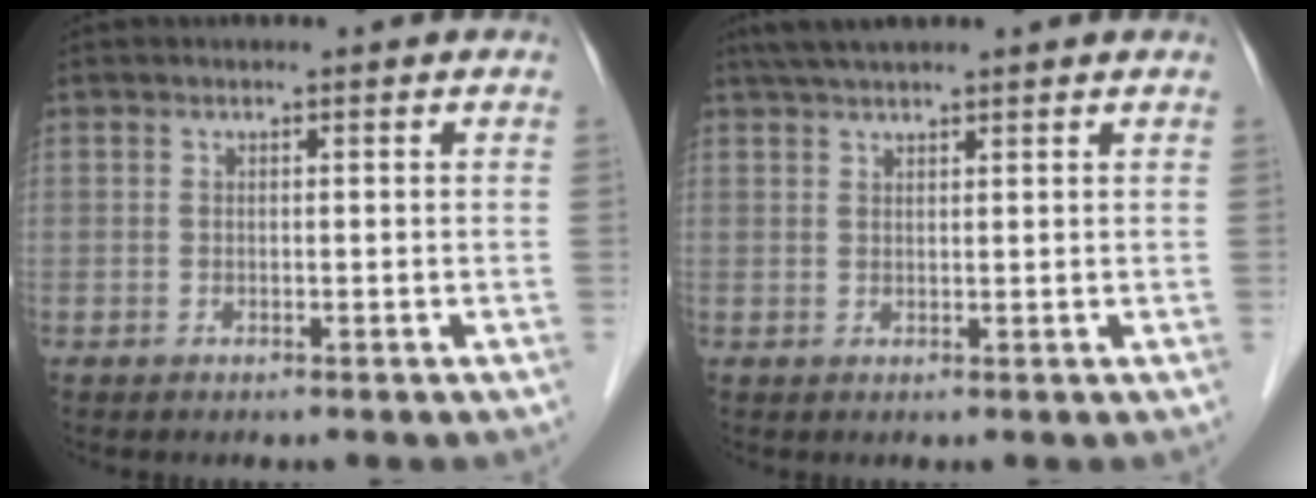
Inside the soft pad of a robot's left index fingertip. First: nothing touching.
{"total": 4.6, "force": [3.9, 0.1, 2.4], "torque": [-0.038, 0.033, 0.069]}